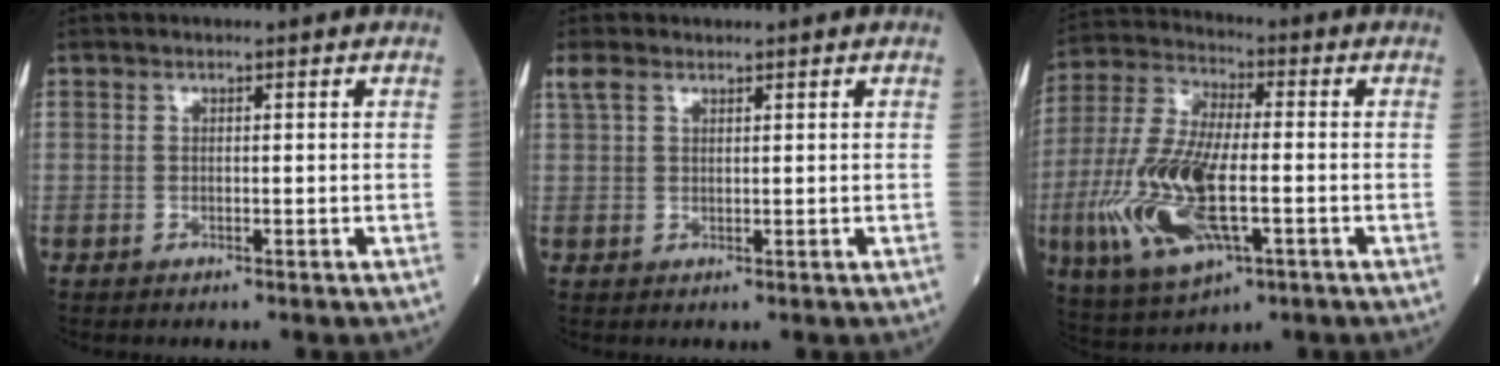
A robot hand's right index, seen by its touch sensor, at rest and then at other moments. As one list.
[{"total": 2.2, "force": [1.6, 1.0, 1.2], "torque": [-0.035, 0.019, 0.037]}, {"total": 17.5, "force": [-4.3, 6.1, 15.9], "torque": [-0.348, -0.011, -0.074]}]